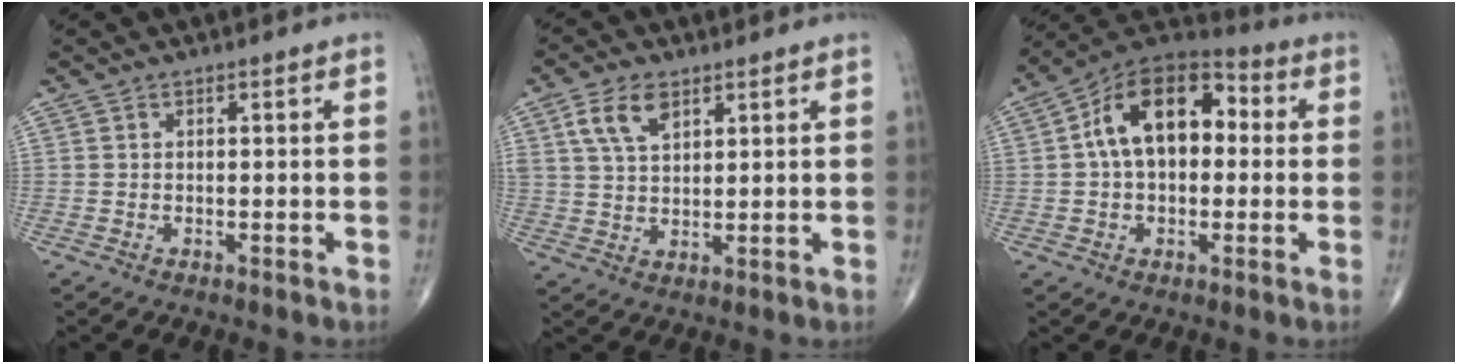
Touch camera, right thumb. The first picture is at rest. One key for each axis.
{"total": 7.1, "fx": 3.5, "fy": 3.9, "fz": 4.8, "tx": -0.084, "ty": -0.010, "tz": 0.070}
{"total": 15.8, "fx": 1.7, "fy": 9.8, "fz": 12.2, "tx": -0.173, "ty": 0.039, "tz": 0.016}